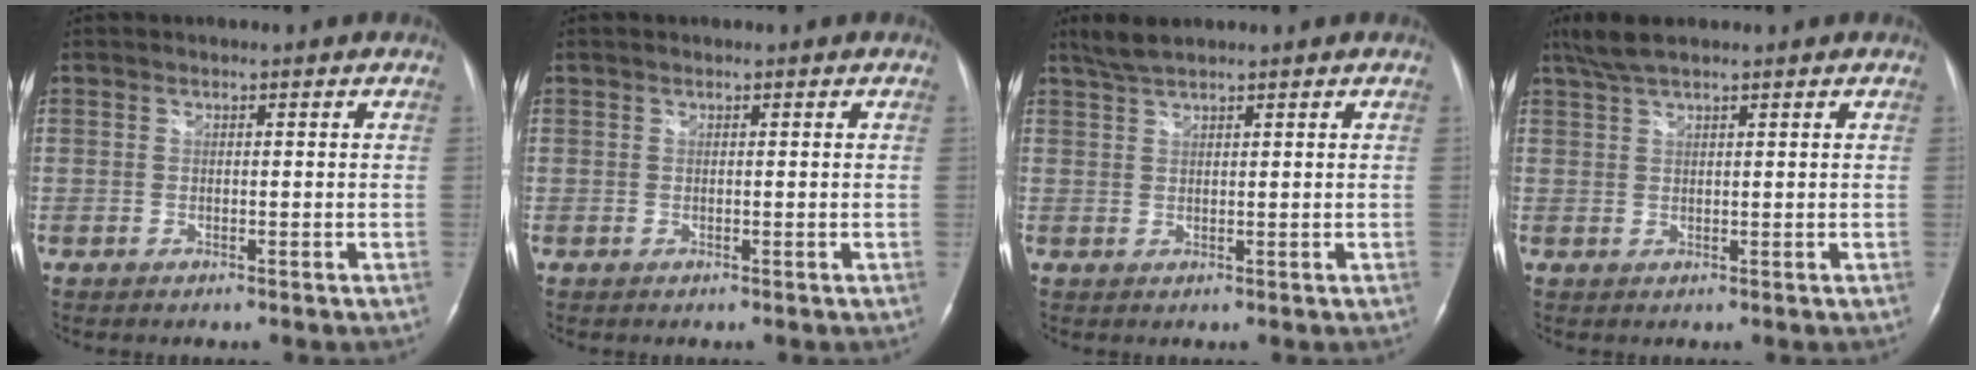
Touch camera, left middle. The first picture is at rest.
{"total": 0.0}
{"total": 3.0, "force": [2.7, 0.1, 1.4], "torque": [-0.038, 0.009, 0.057]}
{"total": 4.0, "force": [3.2, 0.5, 2.4], "torque": [-0.057, 0.013, 0.067]}